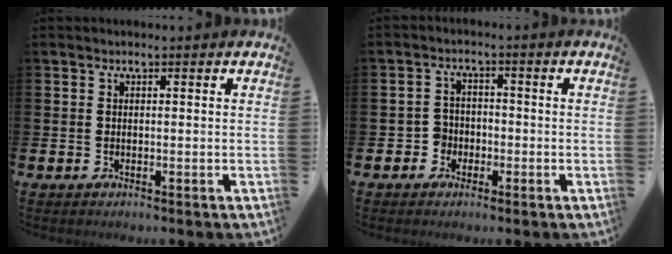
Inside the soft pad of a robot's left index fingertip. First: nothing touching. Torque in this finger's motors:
{"motor_torque": [-0.23, 0.14, -0.03, -0.01]}